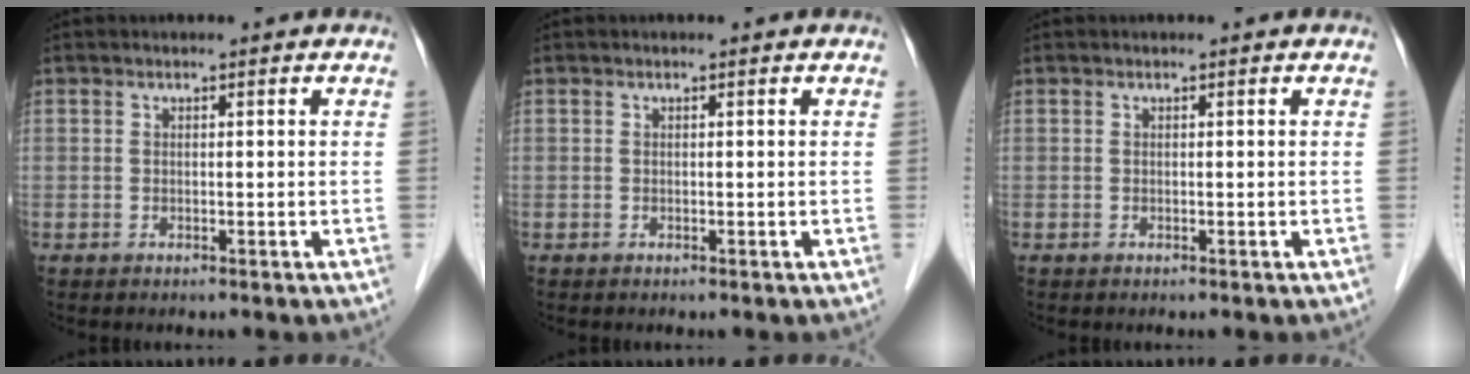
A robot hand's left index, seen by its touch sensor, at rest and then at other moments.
{"total": 0.0}
{"total": 0.0}